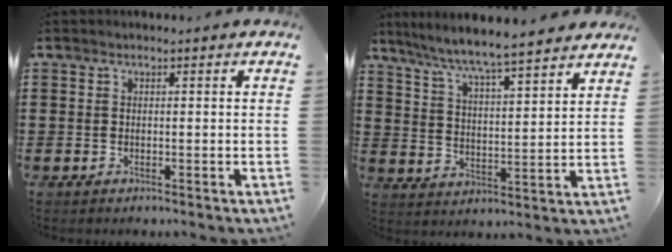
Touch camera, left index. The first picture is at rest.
{"total": 5.7, "force": [5.3, -0.4, 2.1], "torque": [-0.066, -0.038, 0.085]}